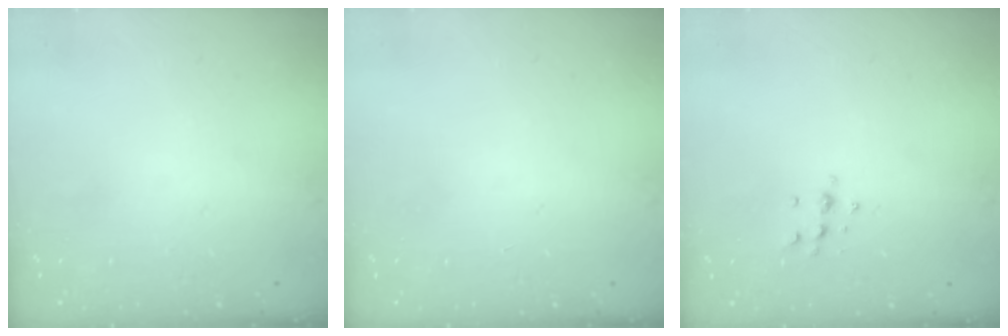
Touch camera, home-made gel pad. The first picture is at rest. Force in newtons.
{"total": 0.0}
{"total": 5.9, "press": 5.8, "slide": 1.2}